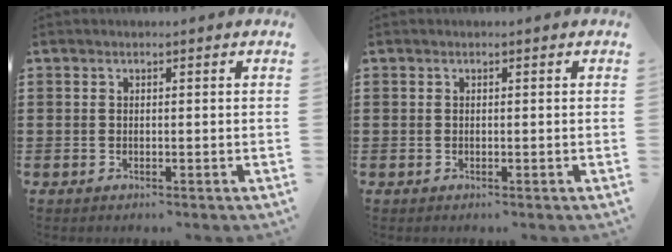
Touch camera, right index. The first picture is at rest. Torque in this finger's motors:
{"motor_torque": [0.15, 0.46, 0.00, 0.00]}